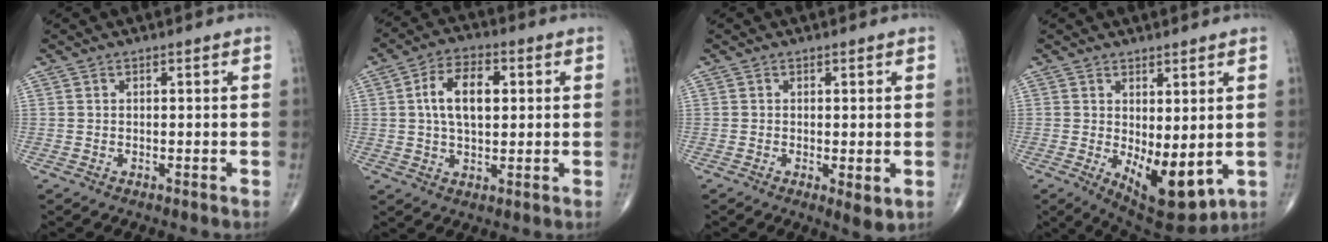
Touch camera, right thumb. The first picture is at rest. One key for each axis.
{"total": 9.7, "fx": 1.7, "fy": 5.3, "fz": 7.9, "tx": -0.133, "ty": 0.007, "tz": 0.027}
{"total": 3.1, "fx": -0.5, "fy": 1.1, "fz": 2.8, "tx": -0.044, "ty": -0.011, "tz": -0.009}
{"total": 10.5, "fx": -1.2, "fy": 4.7, "fz": 9.3, "tx": -0.123, "ty": -0.023, "tz": 0.002}